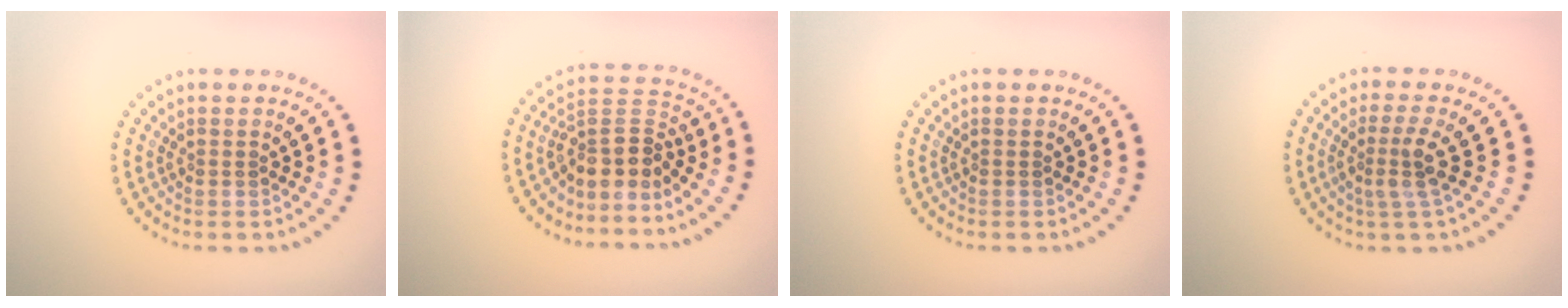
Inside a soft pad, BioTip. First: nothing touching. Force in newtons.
{"total": 3.9, "press": 2.8, "slide": 2.6}
{"total": 0.0}
{"total": 2.7, "press": 1.9, "slide": 1.8}